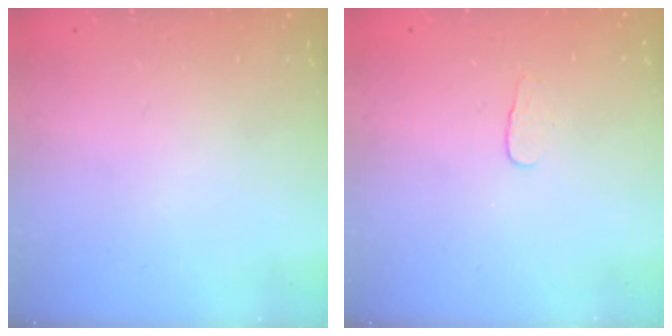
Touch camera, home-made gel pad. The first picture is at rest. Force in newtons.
{"total": 3.8, "press": 3.8, "slide": 0.3}